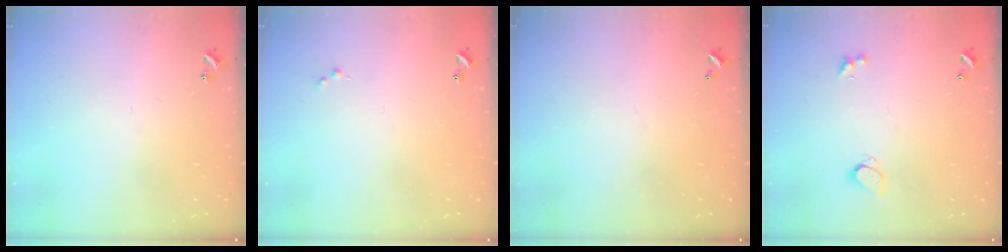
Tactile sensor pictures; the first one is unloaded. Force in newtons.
{"total": 0.0}
{"total": 2.7, "press": 2.7, "slide": 0.1}
{"total": 0.8, "press": 0.7, "slide": 0.5}